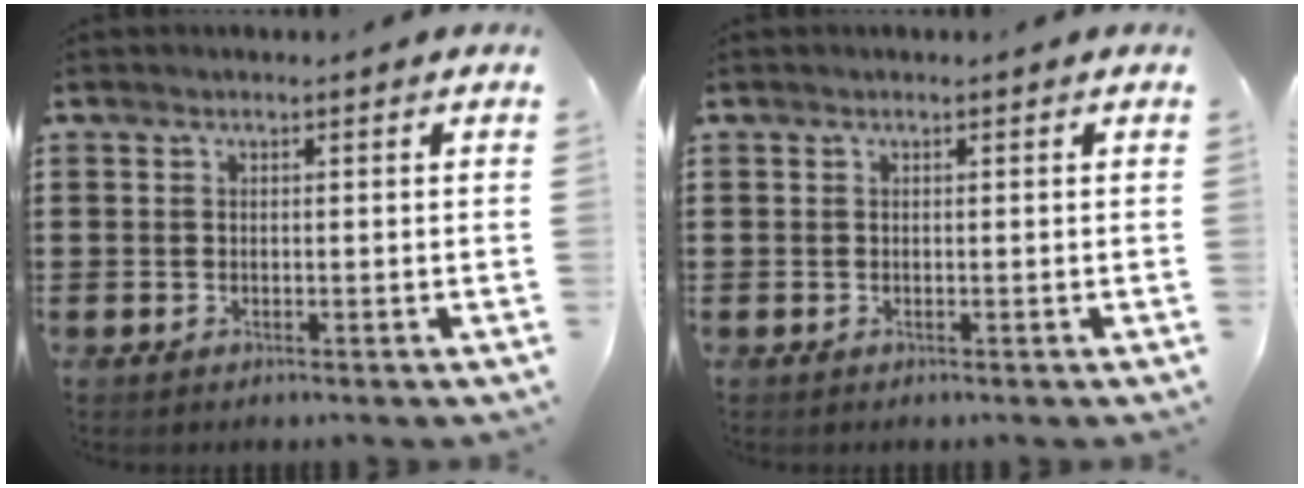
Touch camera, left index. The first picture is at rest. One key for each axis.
{"total": 0.0}